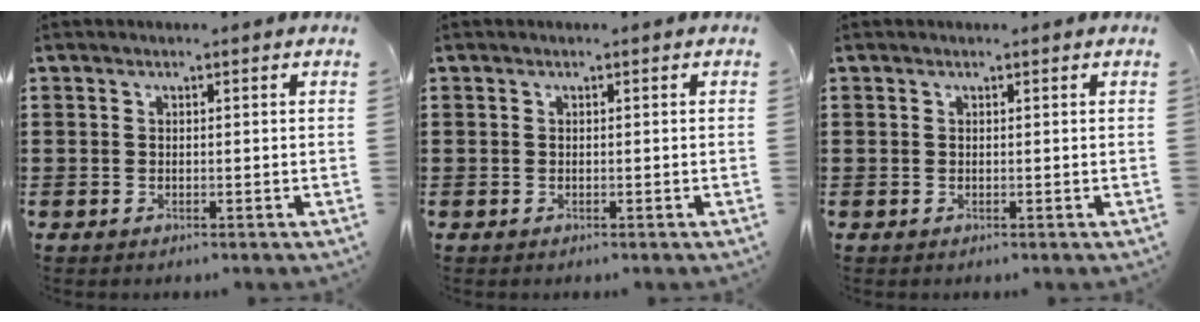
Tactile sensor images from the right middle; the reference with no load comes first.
{"total": 0.0}
{"total": 0.0}